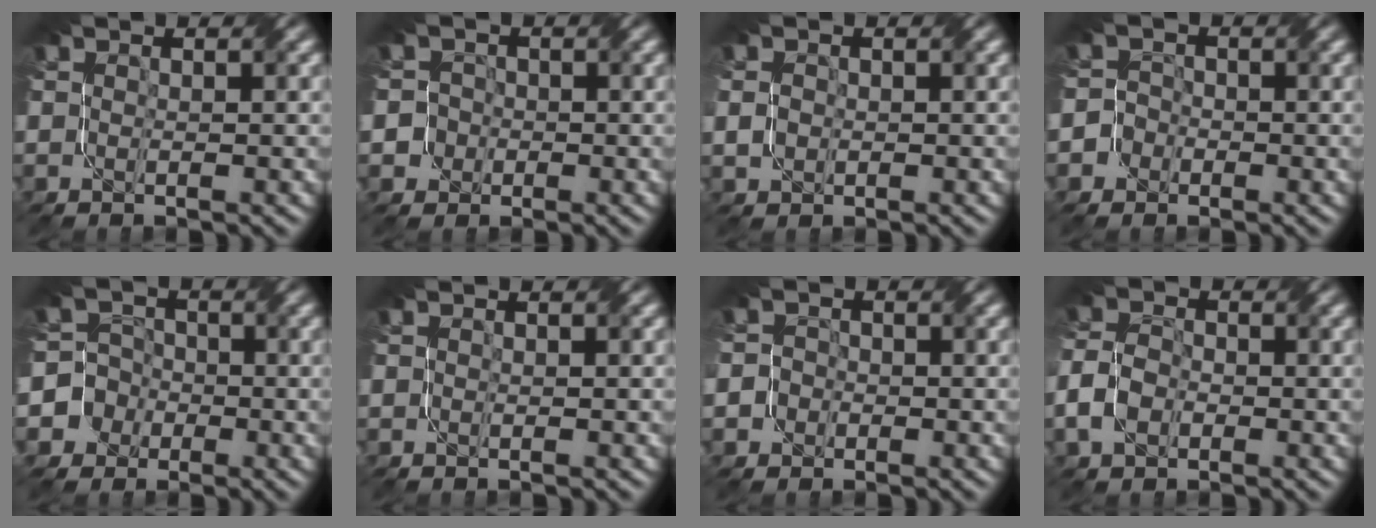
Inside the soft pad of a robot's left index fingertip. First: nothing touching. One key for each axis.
{"total": 3.0, "fx": -1.1, "fy": 2.7, "fz": 0.6, "tx": 0.007, "ty": 0.019, "tz": -0.038}
{"total": 1.3, "fx": -0.4, "fy": 1.0, "fz": 0.8, "tx": -0.022, "ty": 0.001, "tz": -0.007}
{"total": 3.0, "fx": -1.9, "fy": 2.3, "fz": 0.1, "tx": 0.027, "ty": 0.011, "tz": -0.046}
{"total": 6.5, "fx": -2.8, "fy": 5.9, "fz": 0.4, "tx": -0.003, "ty": 0.014, "tz": -0.082}
{"total": 0.0}
{"total": 2.4, "fx": -0.8, "fy": 2.2, "fz": 0.7, "tx": 0.010, "ty": 0.017, "tz": -0.041}
{"total": 3.3, "fx": -1.9, "fy": 2.1, "fz": 1.8, "tx": -0.039, "ty": 0.002, "tz": -0.046}